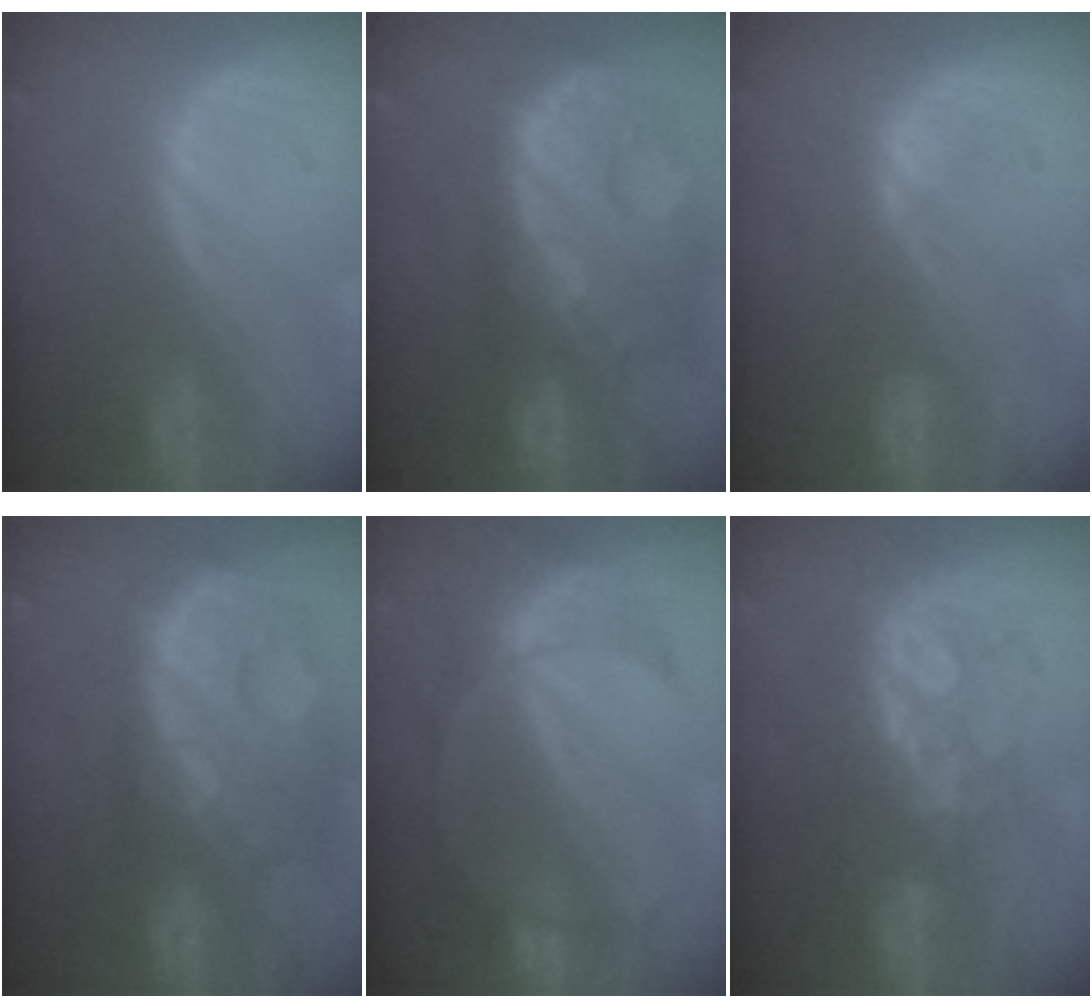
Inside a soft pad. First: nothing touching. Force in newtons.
{"total": 14.3, "press": 11.6, "slide": 8.4}
{"total": 2.6, "press": 2.5, "slide": 0.8}
{"total": 13.8, "press": 11.2, "slide": 8.0}
{"total": 7.6, "press": 6.8, "slide": 3.5}
{"total": 7.7, "press": 7.4, "slide": 2.1}